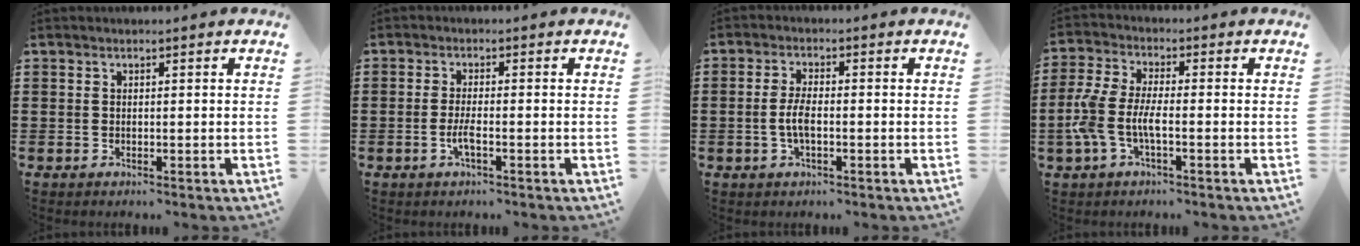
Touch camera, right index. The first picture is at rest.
{"total": 2.7, "force": [-1.0, 0.5, 2.5], "torque": [-0.051, -0.003, -0.020]}
{"total": 4.0, "force": [-0.7, 1.5, 3.6], "torque": [-0.082, 0.001, -0.019]}
{"total": 5.9, "force": [-1.9, 2.3, 5.1], "torque": [-0.138, -0.011, -0.047]}